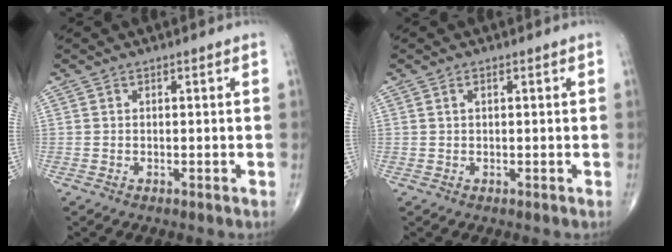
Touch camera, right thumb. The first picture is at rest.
{"total": 0.8, "force": [0.3, 0.3, 0.6], "torque": [-0.014, 0.005, 0.005]}